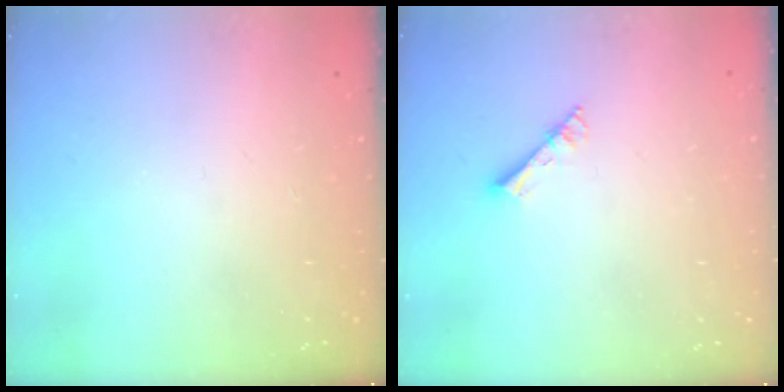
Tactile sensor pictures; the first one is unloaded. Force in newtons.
{"total": 3.5, "press": 3.4, "slide": 0.4}